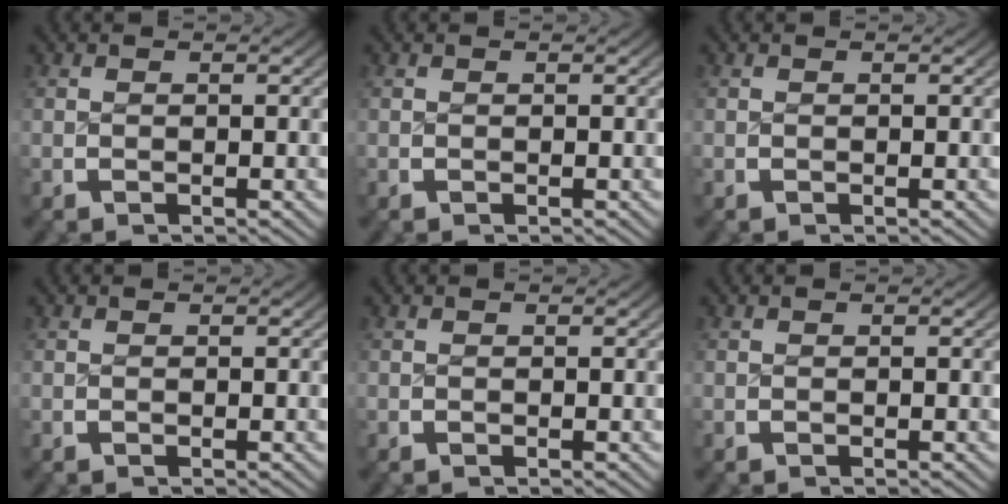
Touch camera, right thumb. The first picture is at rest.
{"total": 0.0}
{"total": 0.0}
{"total": 0.0}
{"total": 0.0}
{"total": 0.0}